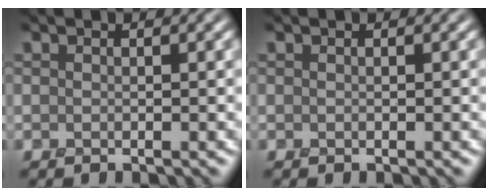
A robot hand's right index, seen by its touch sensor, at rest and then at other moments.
{"total": 0.0}